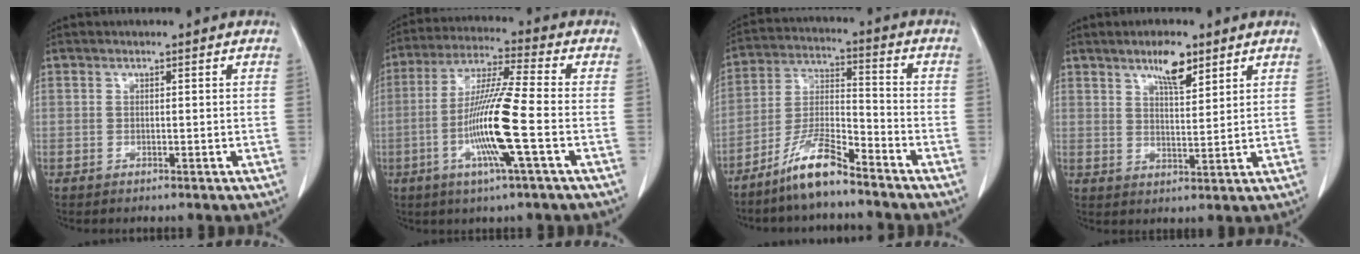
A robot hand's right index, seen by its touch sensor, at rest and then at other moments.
{"total": 12.6, "force": [-3.3, -0.6, 12.2], "torque": [-0.241, -0.009, -0.071]}
{"total": 9.5, "force": [-7.4, 1.2, 5.9], "torque": [-0.125, -0.011, -0.145]}
{"total": 5.7, "force": [3.8, 1.5, 4.0], "torque": [-0.071, 0.000, 0.064]}